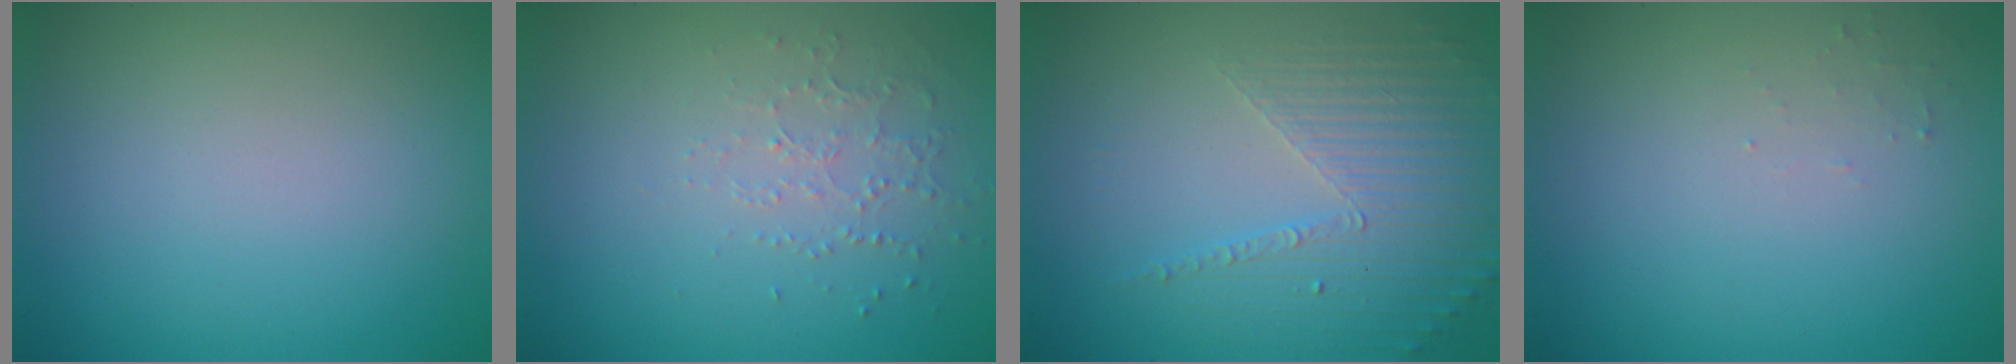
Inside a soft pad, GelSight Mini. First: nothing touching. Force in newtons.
{"total": 1.0, "press": 0.7, "slide": 0.8}
{"total": 4.8, "press": 3.2, "slide": 3.6}
{"total": 0.7, "press": 0.7, "slide": 0.2}